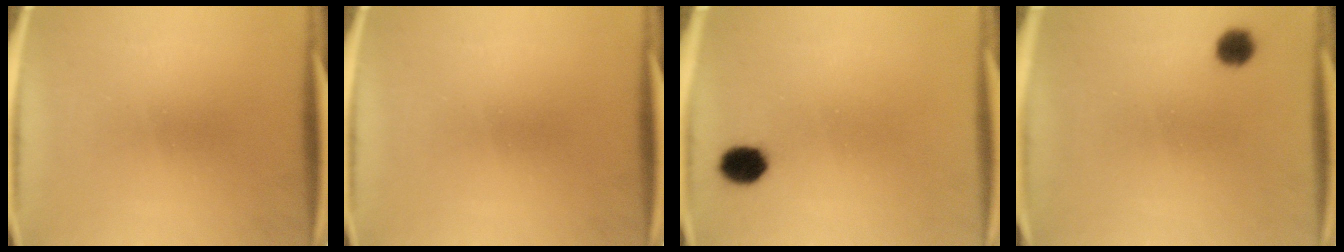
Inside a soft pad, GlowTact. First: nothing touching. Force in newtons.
{"total": 0.0}
{"total": 4.9}
{"total": 3.4}